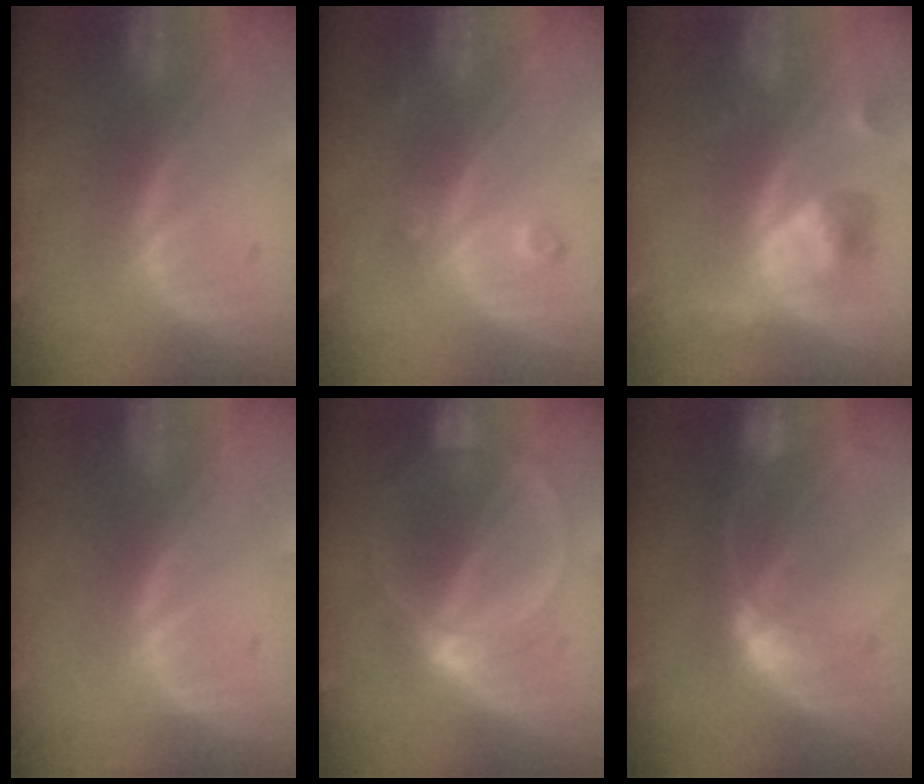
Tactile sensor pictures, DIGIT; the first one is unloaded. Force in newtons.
{"total": 2.5, "press": 2.1, "slide": 1.3}
{"total": 5.7, "press": 5.2, "slide": 2.4}
{"total": 0.0}
{"total": 5.0, "press": 4.6, "slide": 2.0}
{"total": 7.5, "press": 6.6, "slide": 3.7}